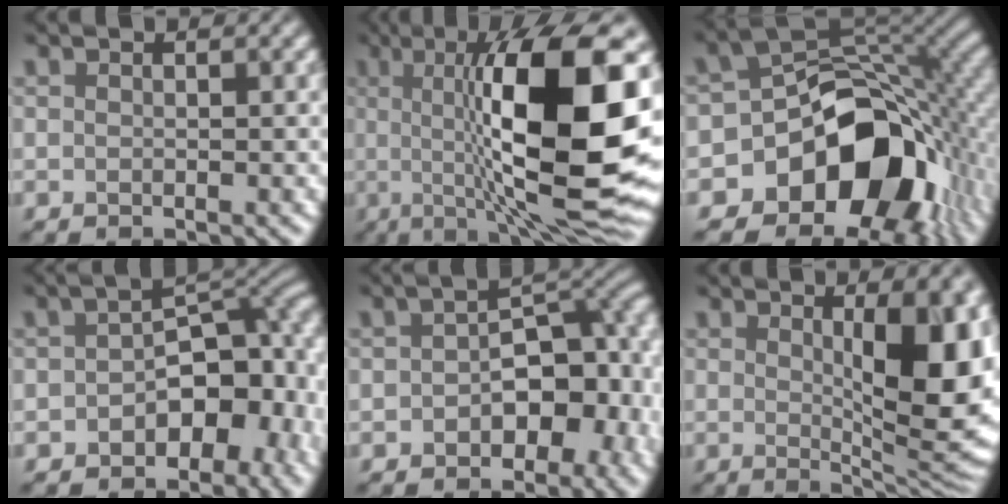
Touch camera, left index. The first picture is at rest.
{"total": 16.2, "force": [0.9, 4.5, 15.5], "torque": [-0.199, 0.001, 0.006]}
{"total": 14.0, "force": [-5.8, 9.5, 8.5], "torque": [-0.125, -0.009, -0.104]}
{"total": 9.5, "force": [-2.8, 5.8, 7.0], "torque": [-0.071, -0.001, -0.049]}
{"total": 8.7, "force": [-1.9, 5.3, 6.7], "torque": [-0.070, 0.001, -0.032]}
{"total": 10.7, "force": [1.3, 3.7, 10.0], "torque": [-0.111, -0.007, 0.027]}